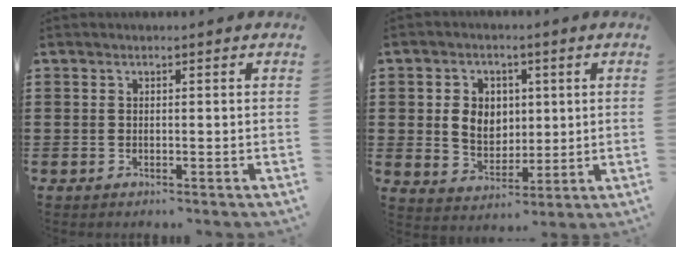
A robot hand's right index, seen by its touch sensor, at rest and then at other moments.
{"total": 5.8, "force": [0.8, 5.0, 2.9], "torque": [-0.066, 0.013, 0.012]}